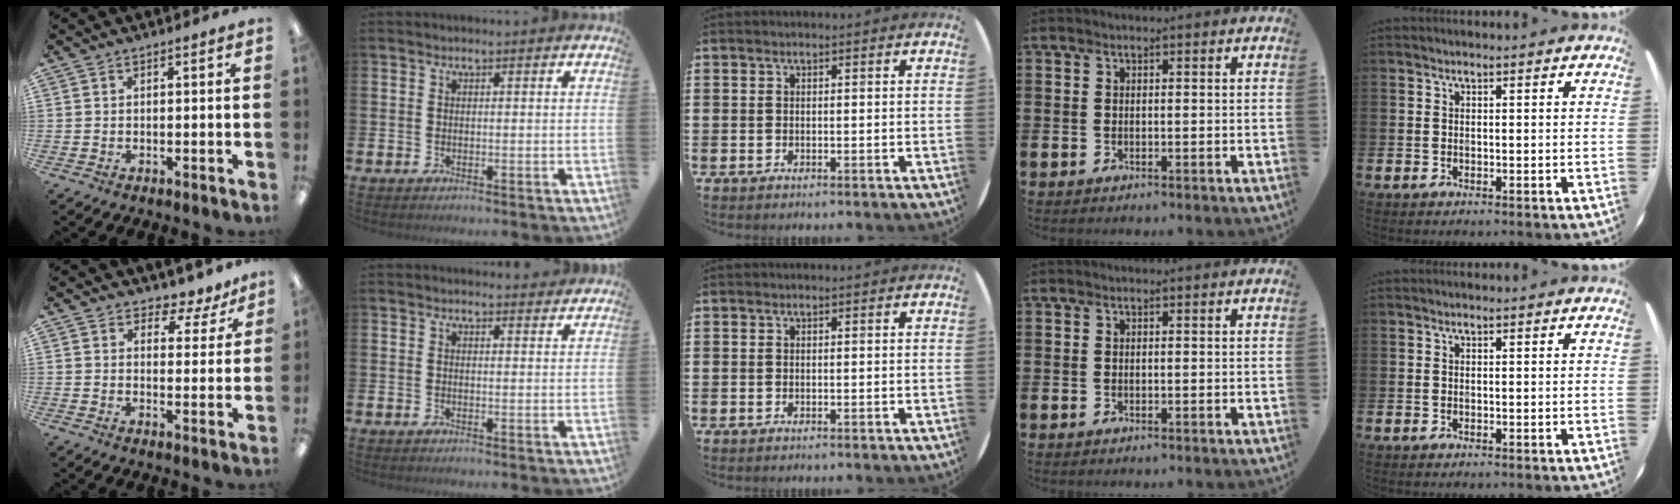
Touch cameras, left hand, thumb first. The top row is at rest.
{"thumb": {"total": 4.9, "force": [4.1, 2.4, 1.4], "torque": [-0.004, -0.035, 0.067]}, "index": {"total": 1.7, "force": [1.6, 0.3, -0.1], "torque": [0.011, -0.009, 0.027]}}